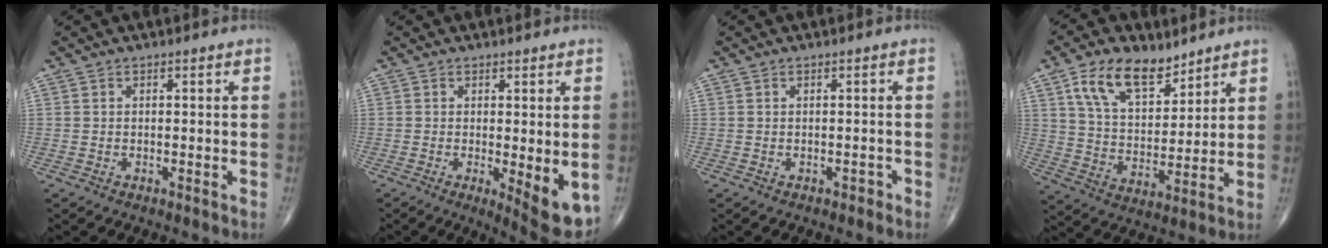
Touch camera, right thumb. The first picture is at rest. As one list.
[{"total": 7.8, "force": [-1.5, 2.2, 7.3], "torque": [-0.097, -0.022, -0.015]}, {"total": 0.7, "force": [-0.4, 0.5, 0.3], "torque": [0.002, 0.002, -0.008]}, {"total": 13.4, "force": [8.2, 7.2, 7.7], "torque": [-0.111, -0.042, 0.155]}]